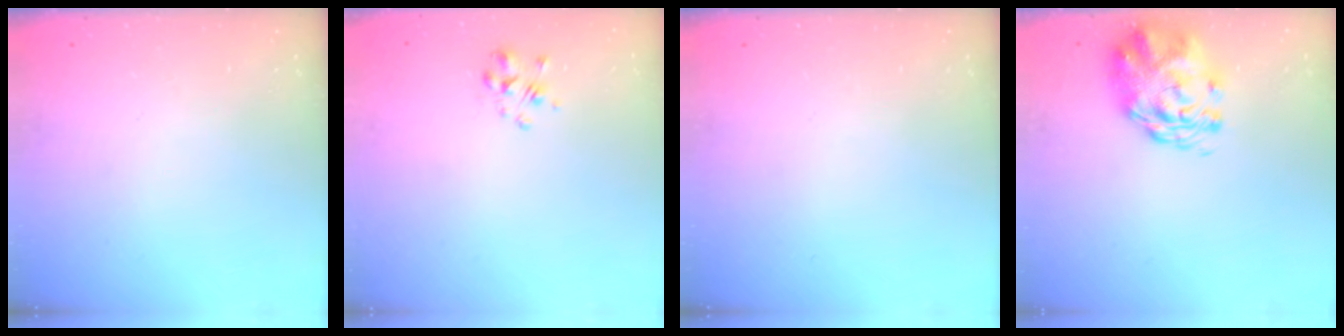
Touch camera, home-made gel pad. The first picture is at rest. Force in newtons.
{"total": 2.2, "press": 2.1, "slide": 0.6}
{"total": 0.0}
{"total": 2.7, "press": 2.5, "slide": 1.0}